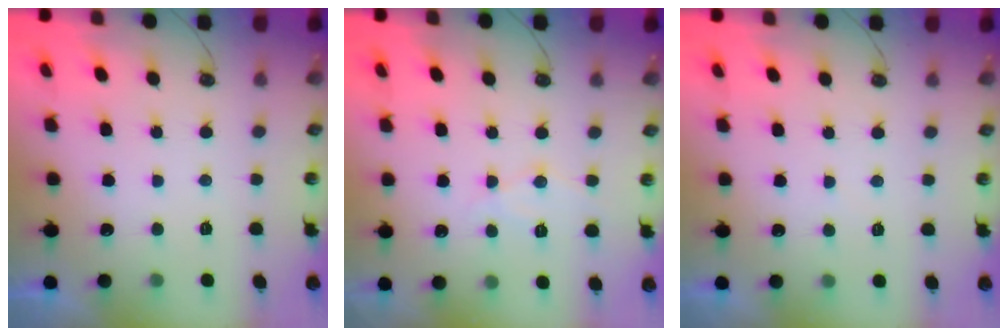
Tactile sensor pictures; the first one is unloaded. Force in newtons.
{"total": 7.3, "press": 7.3, "slide": 0.6}
{"total": 1.2, "press": 1.2, "slide": 0.3}